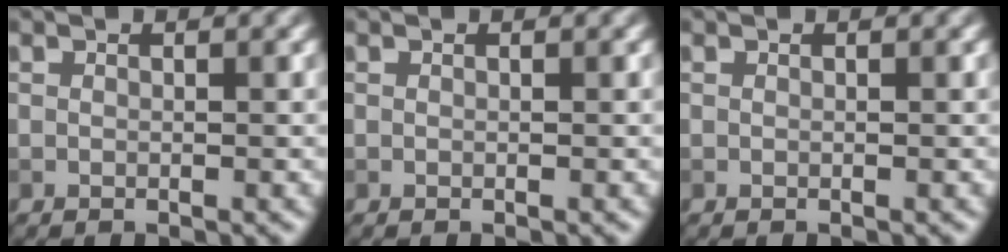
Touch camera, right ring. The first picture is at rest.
{"total": 0.0}
{"total": 0.0}